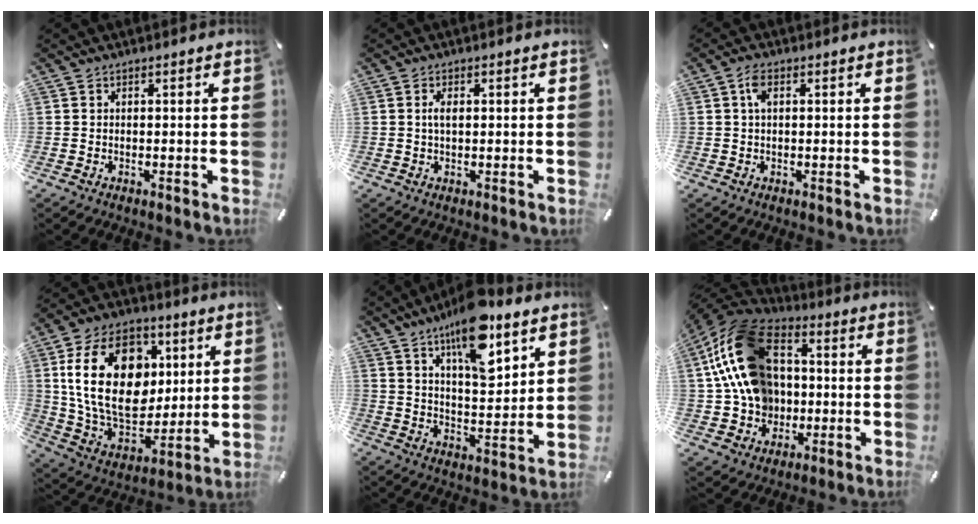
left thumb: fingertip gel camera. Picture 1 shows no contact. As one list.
[{"total": 2.2, "force": [0.3, 0.9, 2.0], "torque": [-0.048, 0.001, 0.001]}, {"total": 2.6, "force": [0.6, 1.2, 2.2], "torque": [-0.048, 0.009, 0.009]}, {"total": 23.3, "force": [5.0, 16.8, 15.3], "torque": [-0.276, -0.014, 0.087]}, {"total": 16.0, "force": [10.7, 6.1, 10.2], "torque": [-0.158, -0.057, 0.178]}, {"total": 20.0, "force": [2.3, 15.8, 12.1], "torque": [-0.264, -0.001, 0.047]}]